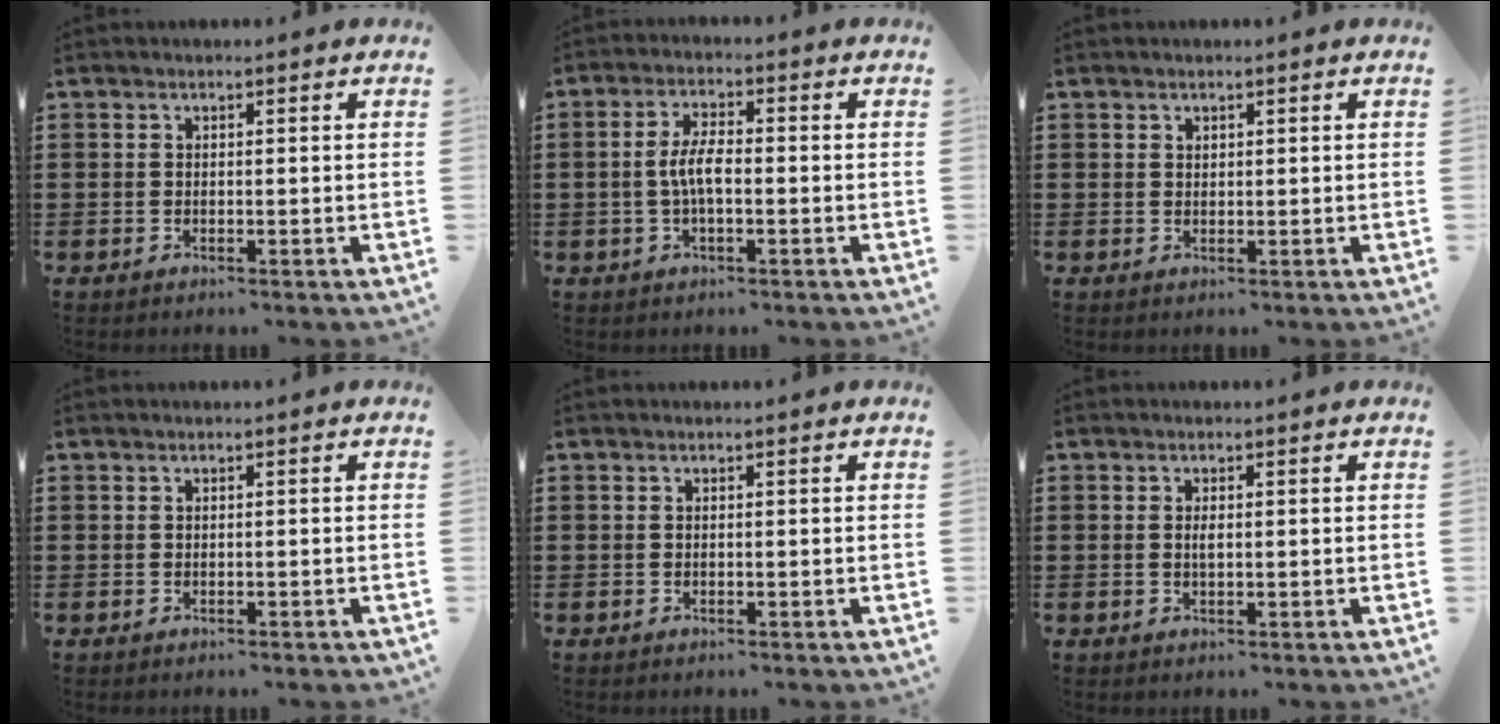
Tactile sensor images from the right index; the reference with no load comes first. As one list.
[{"total": 5.0, "force": [-0.6, 1.8, 4.6], "torque": [-0.105, -0.002, -0.018]}, {"total": 0.7, "force": [0.5, 0.5, 0.1], "torque": [-0.004, 0.001, 0.011]}, {"total": 0.0}, {"total": 0.0}, {"total": 1.3, "force": [0.2, 0.5, 1.3], "torque": [-0.025, 0.003, 0.001]}]